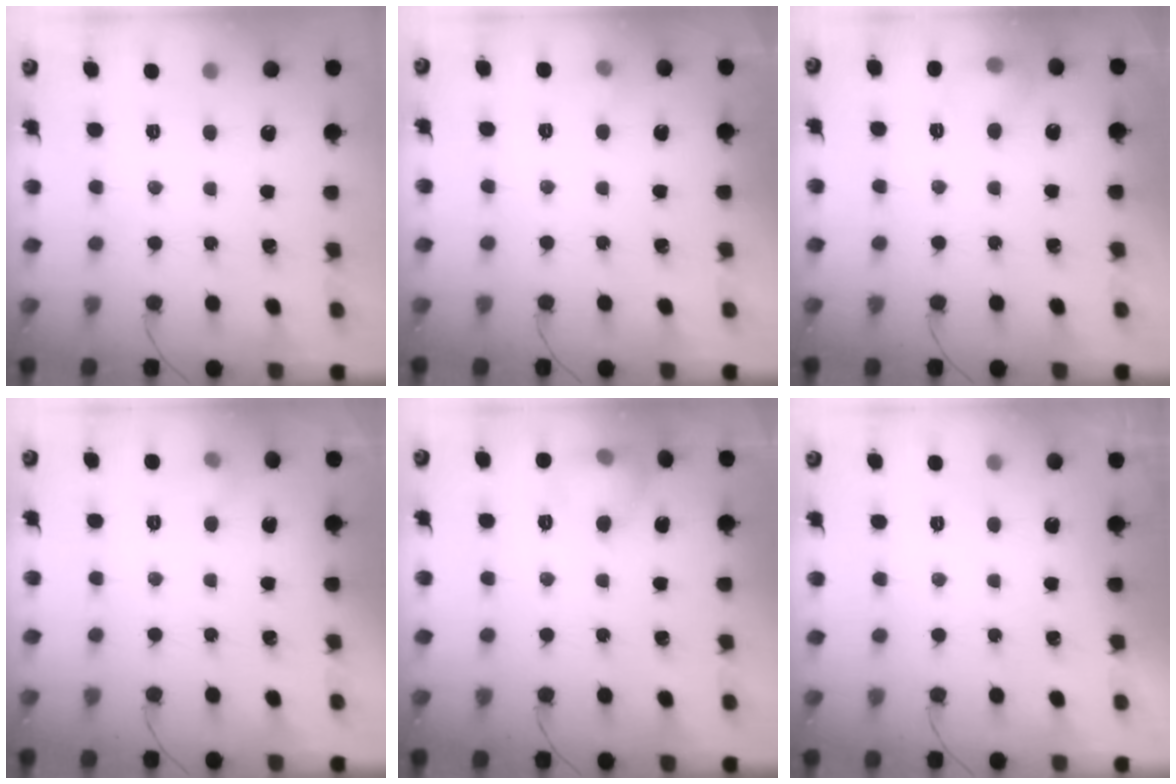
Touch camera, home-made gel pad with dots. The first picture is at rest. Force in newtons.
{"total": 3.5, "press": 3.4, "slide": 1.0}
{"total": 7.7, "press": 7.6, "slide": 1.2}
{"total": 3.8, "press": 3.5, "slide": 1.5}
{"total": 11.2, "press": 9.0, "slide": 6.7}
{"total": 0.0}